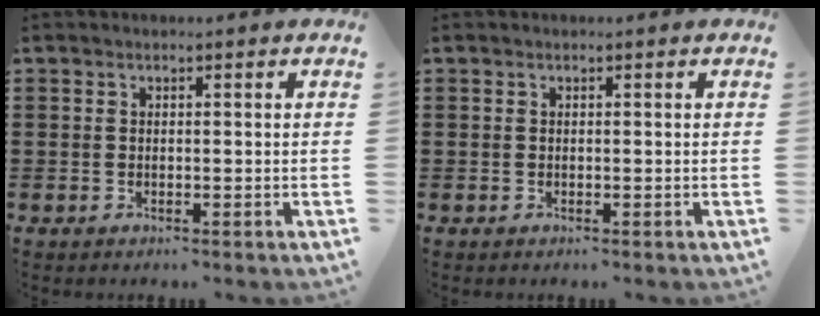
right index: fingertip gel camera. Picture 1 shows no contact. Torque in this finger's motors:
{"motor_torque": [-0.48, 1.66, 0.00, 0.00]}